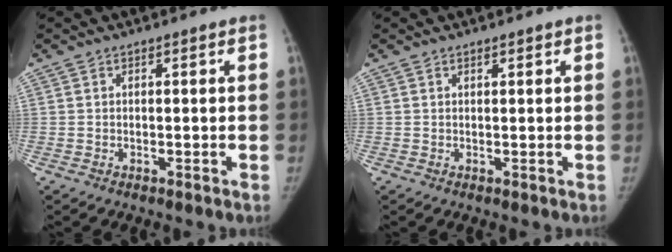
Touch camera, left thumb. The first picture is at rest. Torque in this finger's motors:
{"motor_torque": [-0.25, 0.01, -0.03, 0.48, -0.01]}